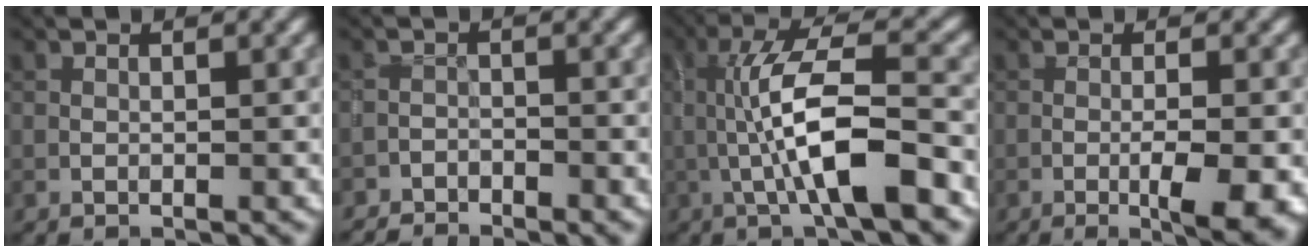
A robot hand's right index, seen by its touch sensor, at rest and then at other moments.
{"total": 3.1, "force": [-2.9, 1.0, 0.3], "torque": [-0.002, -0.001, -0.052]}
{"total": 7.9, "force": [-1.3, 1.6, 7.6], "torque": [-0.138, 0.007, -0.024]}
{"total": 4.7, "force": [-1.5, 0.7, 4.4], "torque": [-0.070, -0.001, -0.023]}